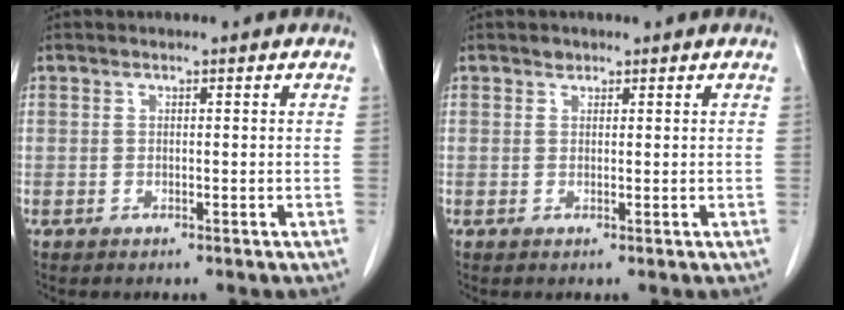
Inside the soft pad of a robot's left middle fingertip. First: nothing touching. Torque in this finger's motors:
{"motor_torque": [0.08, -0.06, -0.10, -0.01]}